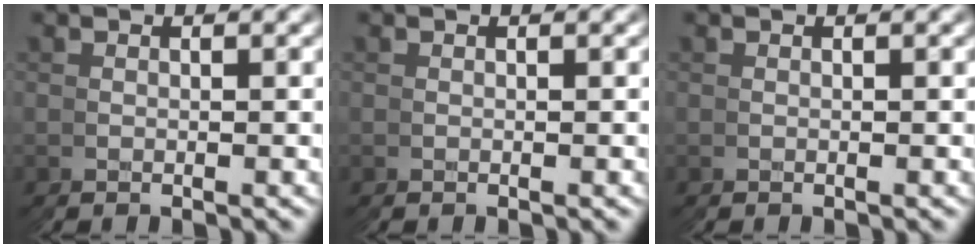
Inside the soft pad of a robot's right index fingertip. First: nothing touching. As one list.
[{"total": 0.0}, {"total": 0.0}]